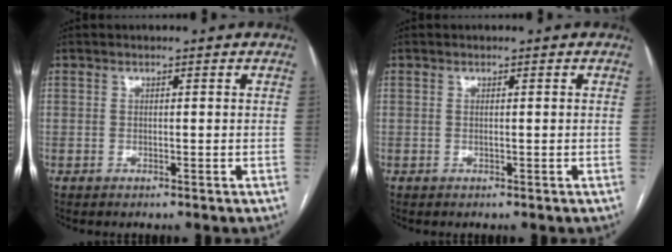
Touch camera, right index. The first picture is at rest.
{"total": 0.0}